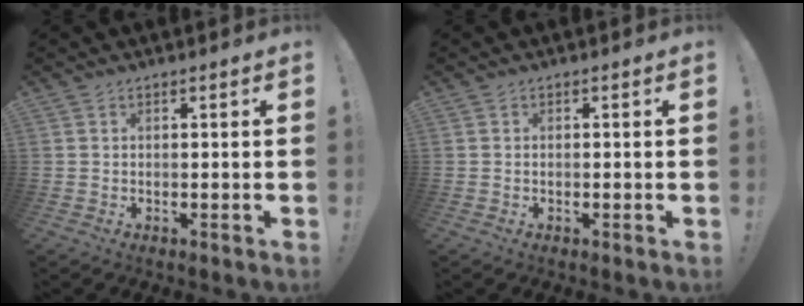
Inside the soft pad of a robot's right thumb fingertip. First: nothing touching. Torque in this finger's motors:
{"motor_torque": [0.41, 0.07, -0.15, 0.06, -0.02]}